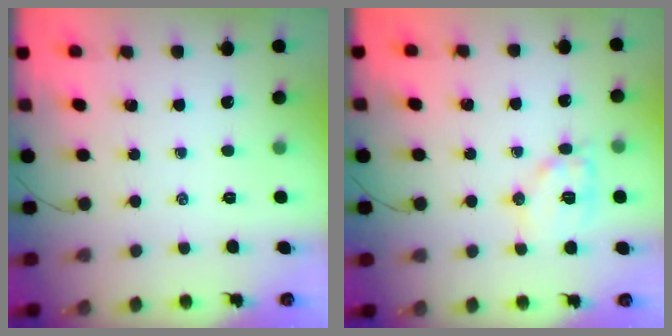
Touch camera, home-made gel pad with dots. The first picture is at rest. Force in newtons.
{"total": 11.3, "press": 11.3, "slide": 0.5}